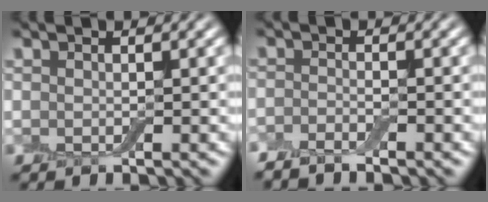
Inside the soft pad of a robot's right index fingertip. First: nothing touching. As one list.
[{"total": 1.7, "force": [-1.7, 0.2, 0.5], "torque": [-0.014, -0.002, -0.037]}]